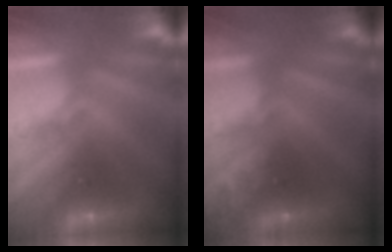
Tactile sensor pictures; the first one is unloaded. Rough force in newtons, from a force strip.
{"total": 2.4}